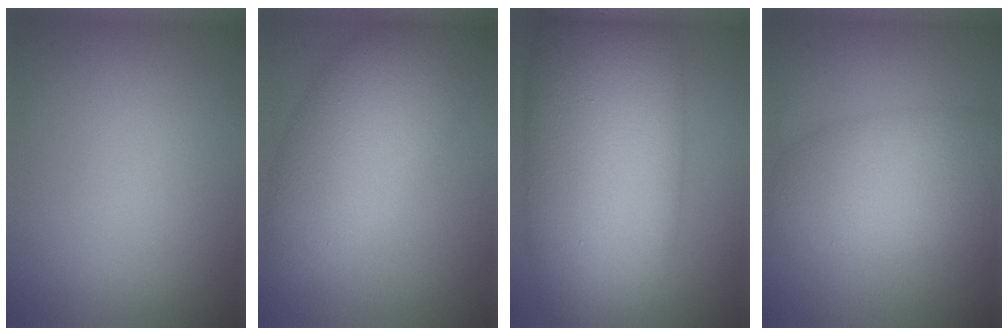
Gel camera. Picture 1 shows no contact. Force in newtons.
{"total": 8.1, "press": 8.1, "slide": 0.3}
{"total": 14.6, "press": 14.6, "slide": 0.1}
{"total": 6.6, "press": 6.6, "slide": 0.3}